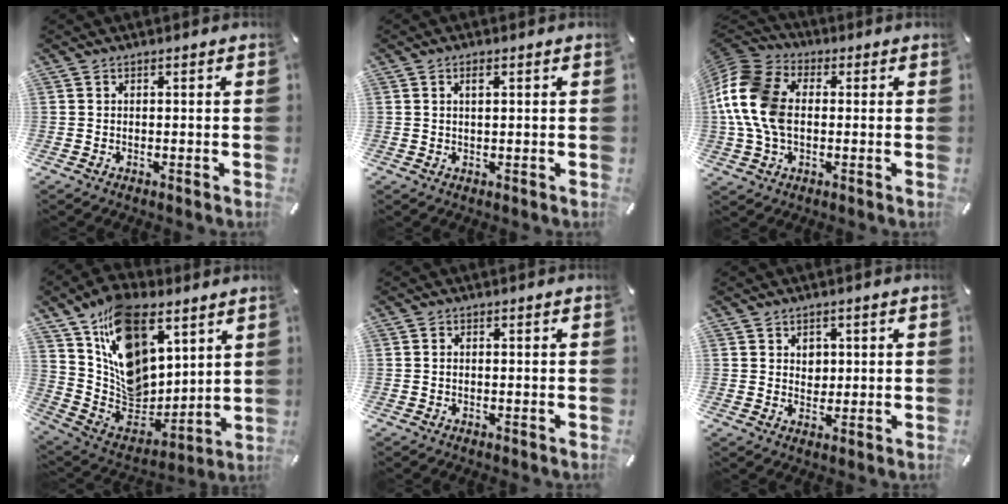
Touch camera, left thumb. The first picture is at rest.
{"total": 1.7, "force": [0.6, 0.7, 1.4], "torque": [-0.022, -0.001, 0.007]}
{"total": 14.6, "force": [0.0, 10.3, 10.3], "torque": [-0.244, 0.010, -0.001]}
{"total": 18.5, "force": [9.4, 12.2, 10.2], "torque": [-0.179, -0.058, 0.181]}
{"total": 0.5, "force": [-0.1, 0.3, 0.4], "torque": [-0.010, 0.001, -0.003]}
{"total": 3.3, "force": [1.2, 3.0, 0.6], "torque": [0.003, -0.005, 0.016]}